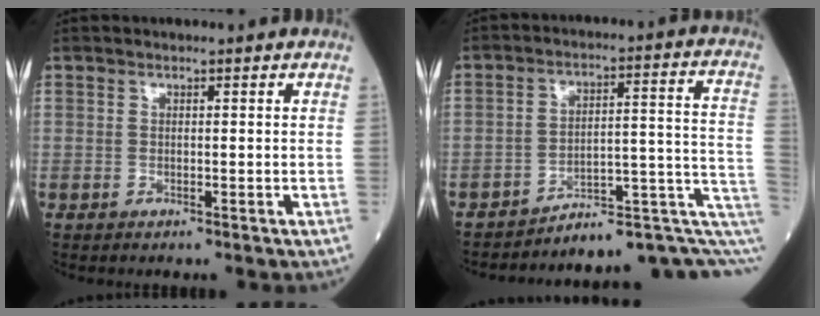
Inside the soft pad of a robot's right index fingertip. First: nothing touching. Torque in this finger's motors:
{"motor_torque": [-1.20, -0.94, -0.37, -0.21]}